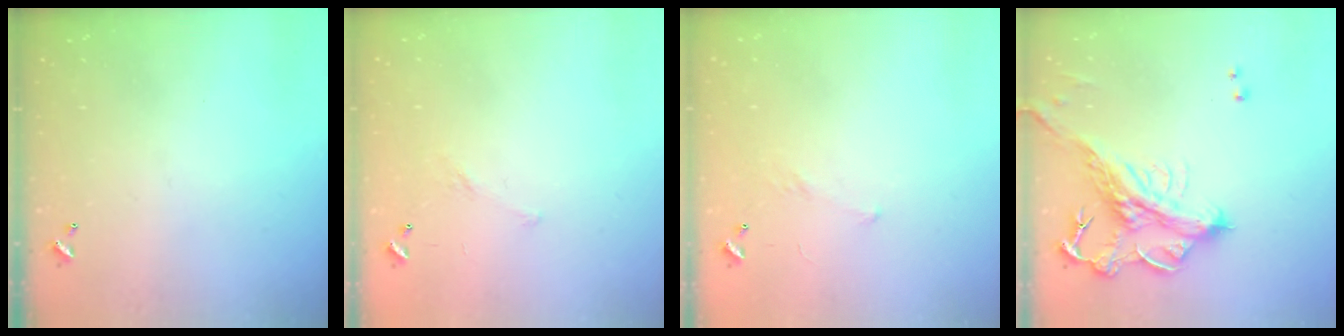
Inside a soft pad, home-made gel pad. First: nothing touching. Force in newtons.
{"total": 4.7, "press": 4.6, "slide": 1.0}
{"total": 5.5, "press": 5.4, "slide": 0.9}
{"total": 5.3, "press": 5.1, "slide": 1.4}